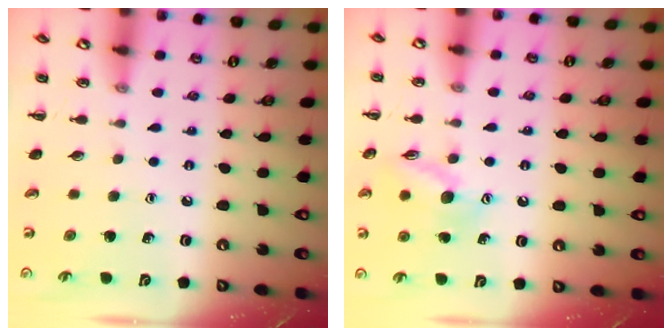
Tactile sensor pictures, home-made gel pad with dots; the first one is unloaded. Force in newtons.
{"total": 11.2, "press": 11.1, "slide": 0.9}